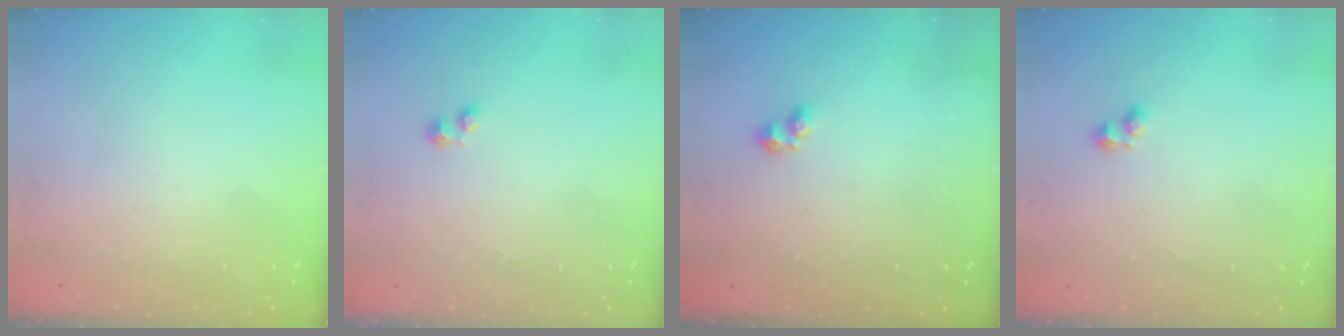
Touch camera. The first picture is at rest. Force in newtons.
{"total": 2.4, "press": 2.4, "slide": 0.4}
{"total": 2.8, "press": 2.7, "slide": 0.5}
{"total": 2.5, "press": 2.3, "slide": 0.9}